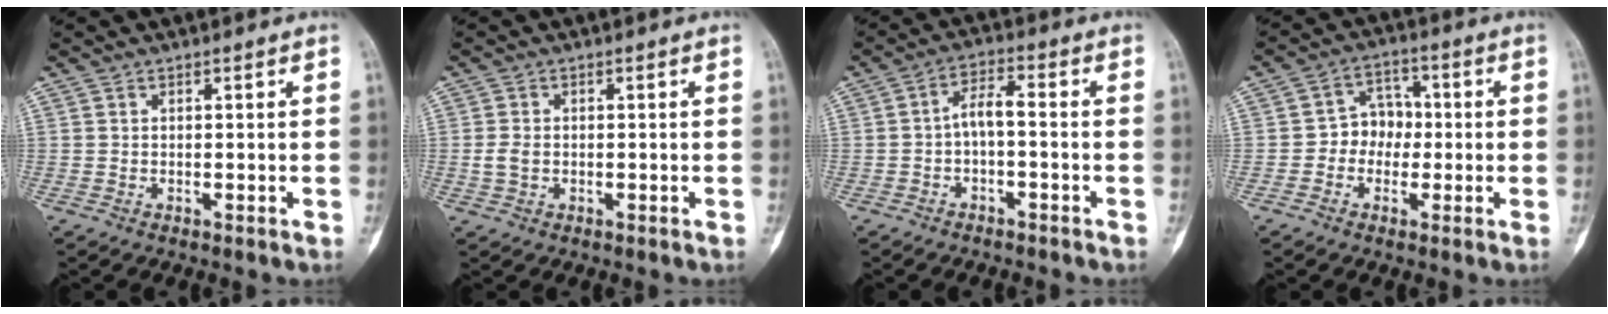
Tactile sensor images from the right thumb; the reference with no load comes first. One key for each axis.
{"total": 2.4, "fx": -0.3, "fy": 1.7, "fz": 1.6, "tx": -0.036, "ty": 0.004, "tz": -0.006}
{"total": 4.3, "fx": -1.3, "fy": 1.6, "fz": 3.8, "tx": -0.064, "ty": 0.031, "tz": -0.029}
{"total": 6.4, "fx": -0.8, "fy": 5.4, "fz": 3.3, "tx": -0.011, "ty": 0.022, "tz": -0.028}